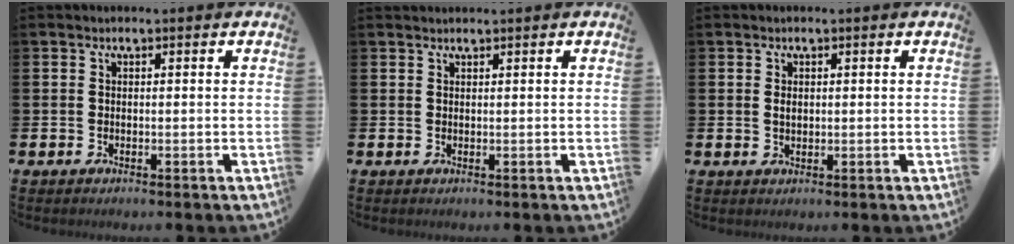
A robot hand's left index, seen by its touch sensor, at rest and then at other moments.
{"total": 0.7, "force": [0.7, -0.1, -0.1], "torque": [0.005, -0.003, 0.013]}
{"total": 1.0, "force": [0.5, 0.6, 0.6], "torque": [-0.001, 0.000, 0.006]}